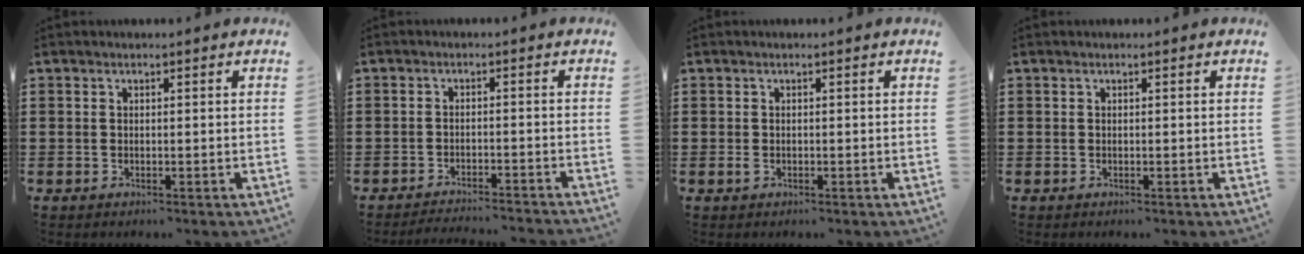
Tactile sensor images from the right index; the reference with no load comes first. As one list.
[{"total": 2.7, "force": [-2.6, -0.3, 0.0], "torque": [-0.004, 0.000, -0.056]}, {"total": 0.6, "force": [-0.1, 0.4, 0.5], "torque": [-0.018, -0.004, -0.003]}, {"total": 0.0}]